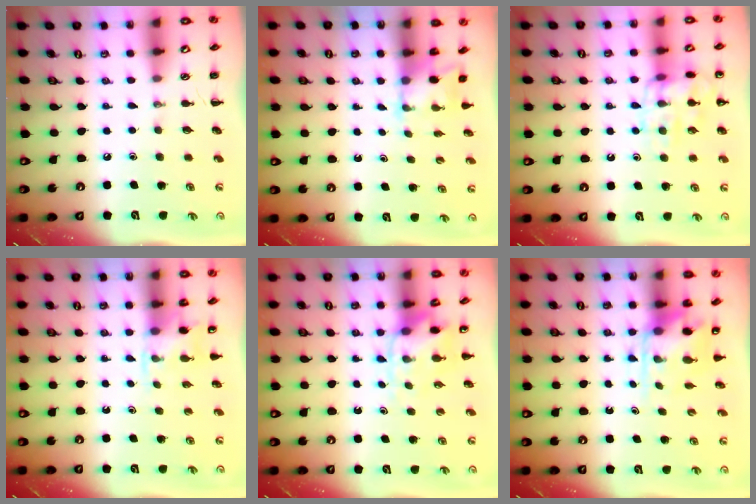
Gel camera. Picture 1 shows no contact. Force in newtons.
{"total": 1.7, "press": 1.6, "slide": 0.6}
{"total": 13.5, "press": 13.4, "slide": 1.1}
{"total": 4.8, "press": 4.6, "slide": 1.4}
{"total": 4.6, "press": 4.6, "slide": 0.5}
{"total": 5.0, "press": 4.9, "slide": 0.8}